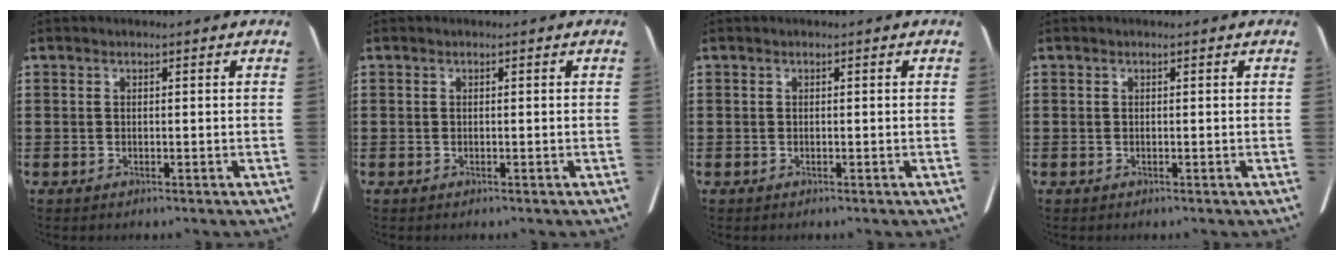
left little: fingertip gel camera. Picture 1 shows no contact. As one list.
[{"total": 0.0}, {"total": 0.0}, {"total": 0.0}]